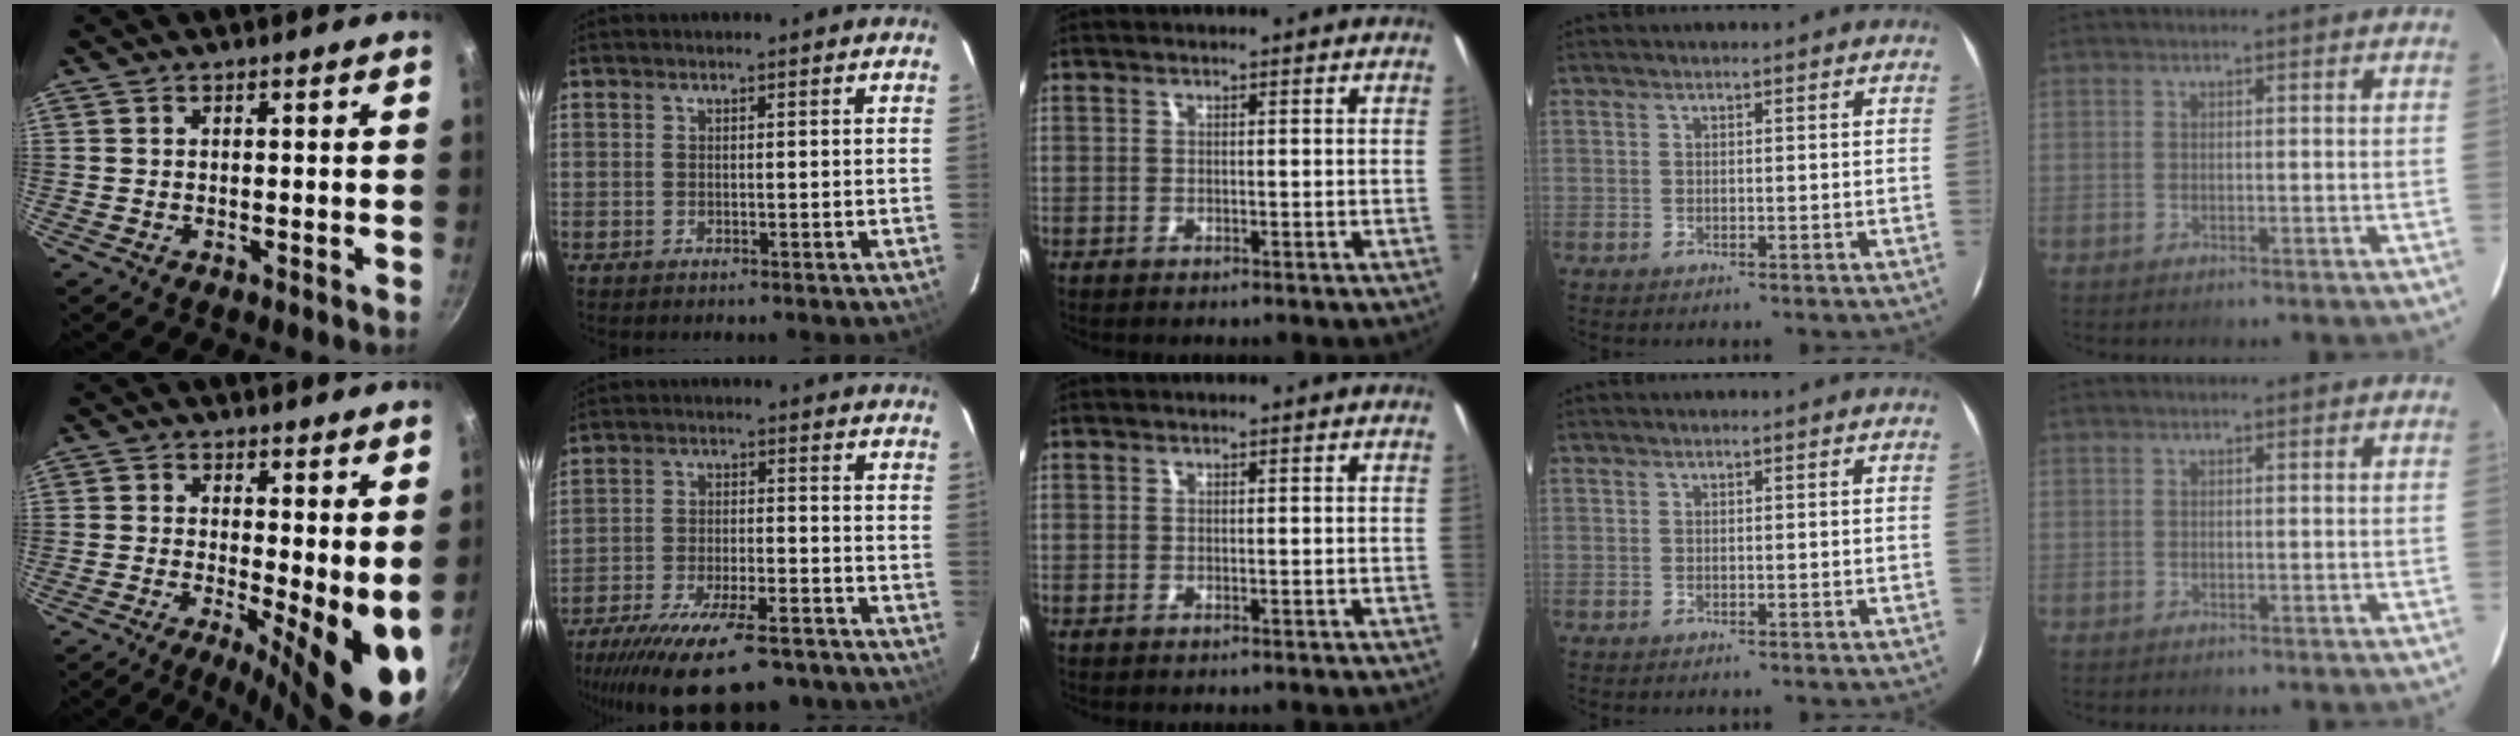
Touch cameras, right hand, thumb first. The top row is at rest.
{"thumb": {"total": 12.1, "force": [-0.7, 3.7, 11.5], "torque": [-0.134, -0.022, -0.007]}, "index": {"total": 21.6, "force": [-17.0, 6.4, 11.8], "torque": [-0.230, -0.038, -0.251]}}